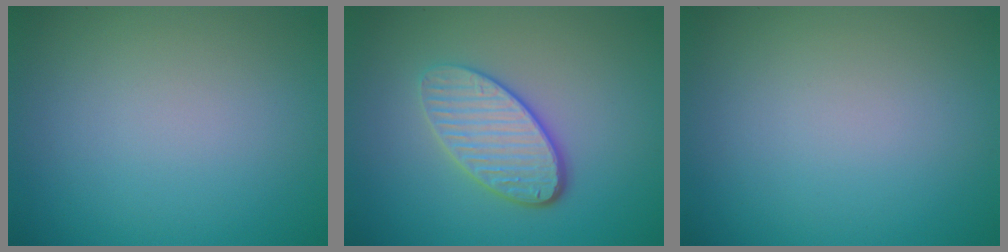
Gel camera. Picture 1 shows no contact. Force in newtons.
{"total": 4.2, "press": 3.4, "slide": 2.6}
{"total": 0.0}